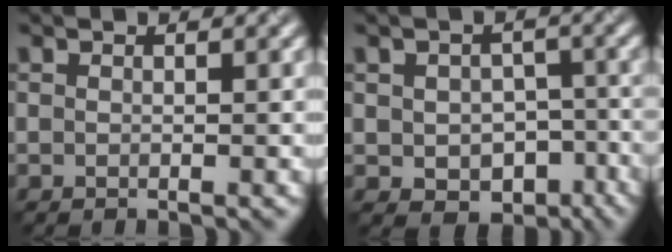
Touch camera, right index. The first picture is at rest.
{"total": 4.4, "force": [-1.5, 3.4, 2.4], "torque": [-0.042, -0.010, -0.011]}